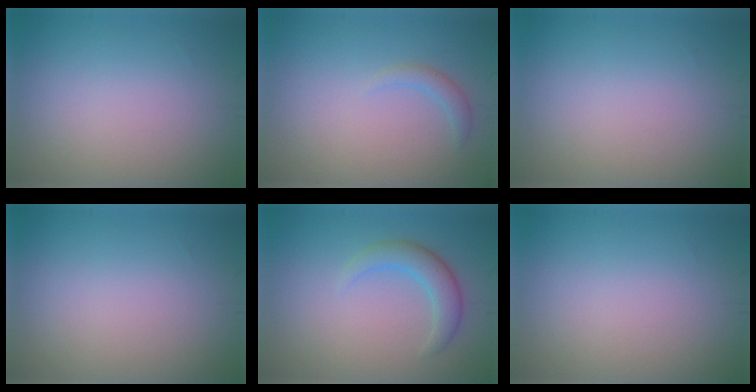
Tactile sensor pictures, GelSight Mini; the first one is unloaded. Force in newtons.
{"total": 1.3, "press": 1.3, "slide": 0.1}
{"total": 0.0}
{"total": 0.0}
{"total": 2.9, "press": 2.9, "slide": 0.1}
{"total": 0.0}